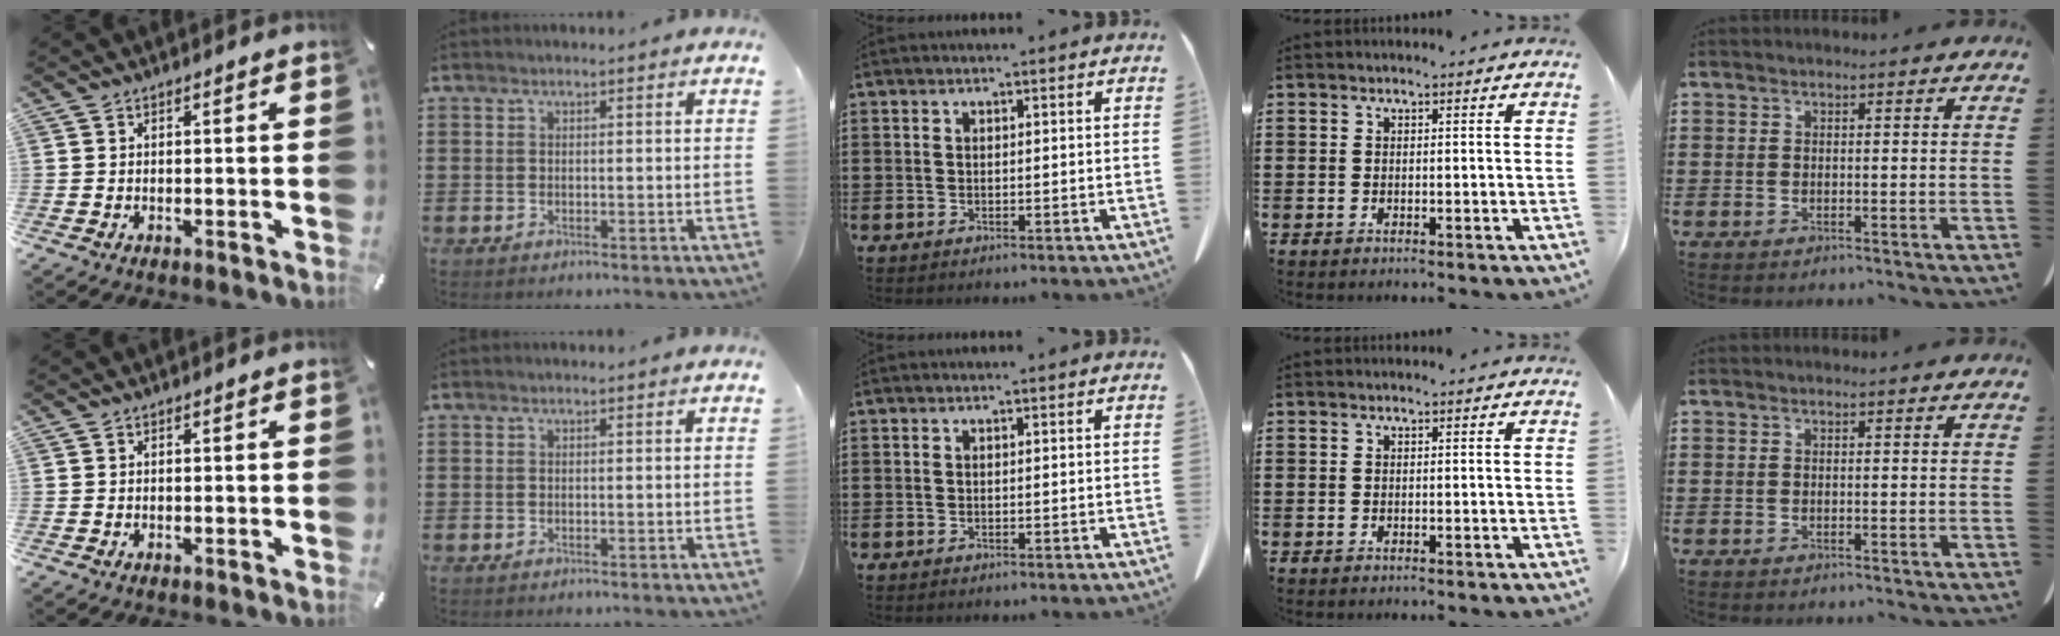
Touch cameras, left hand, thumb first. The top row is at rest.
{}